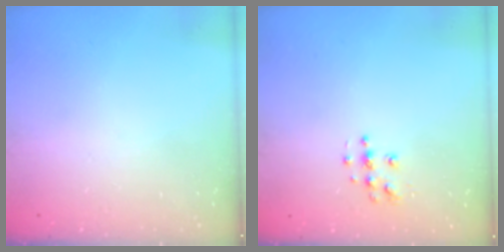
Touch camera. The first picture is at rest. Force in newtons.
{"total": 4.8, "press": 4.8, "slide": 0.3}